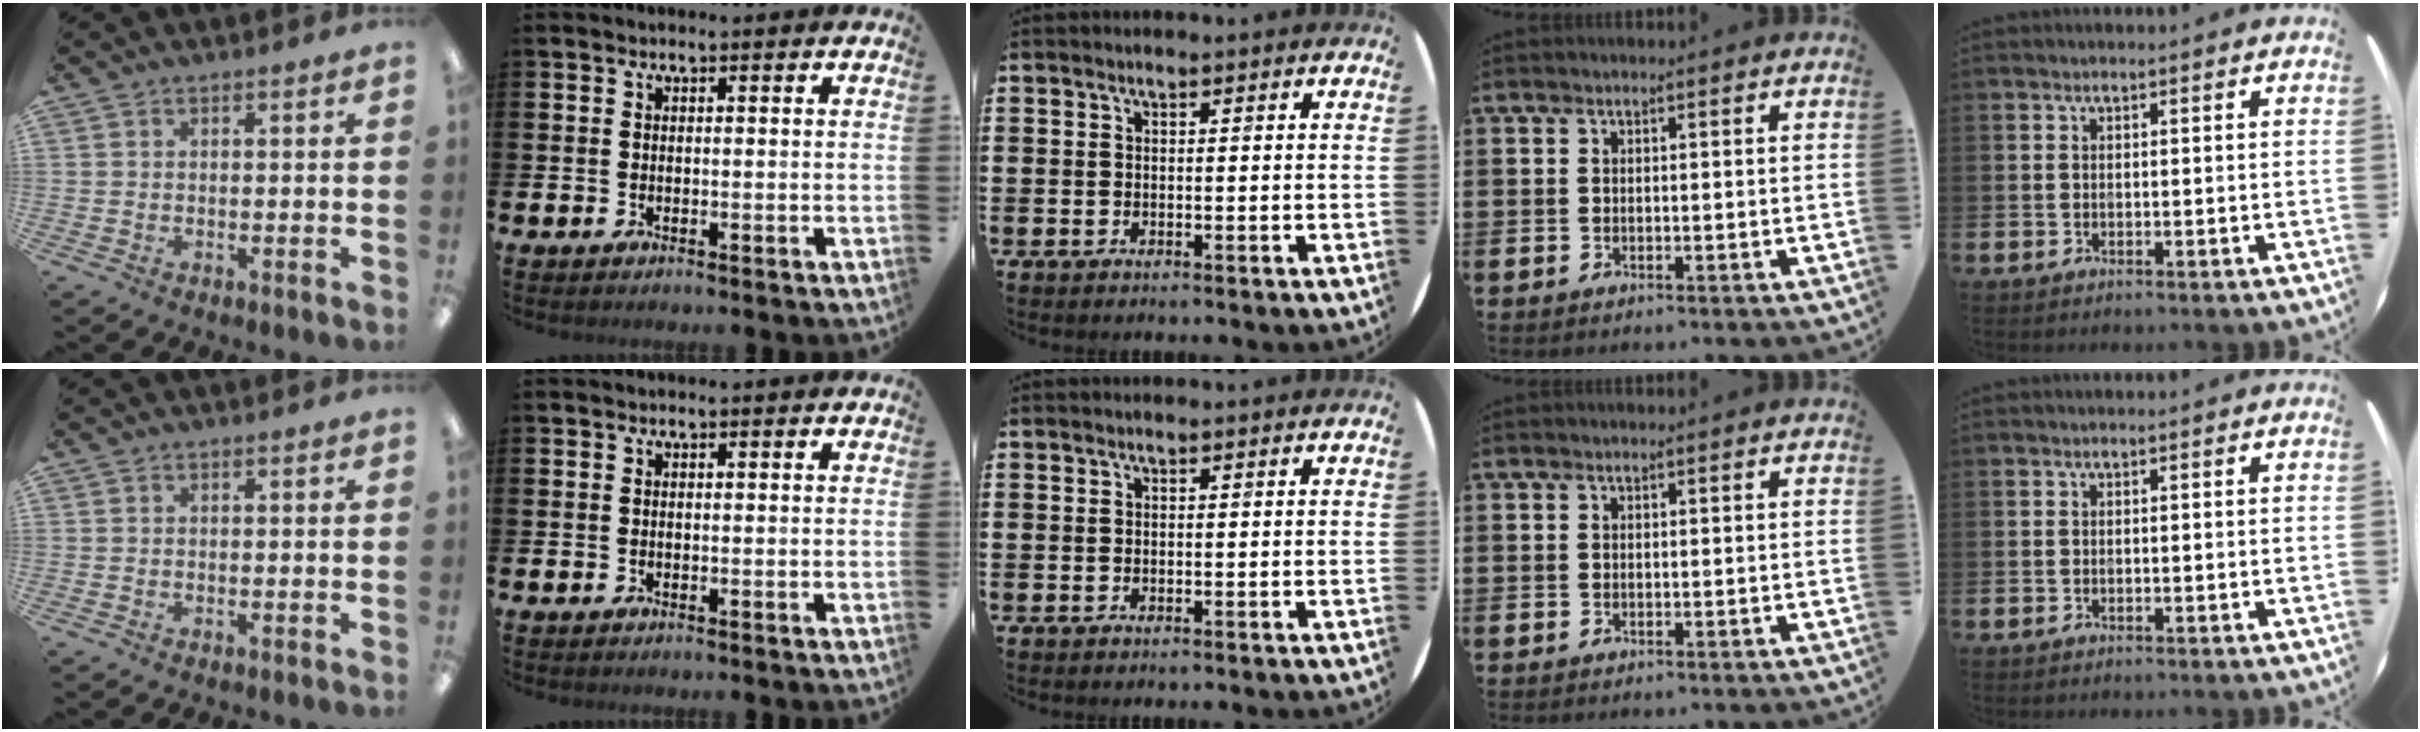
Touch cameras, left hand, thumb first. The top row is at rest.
{}